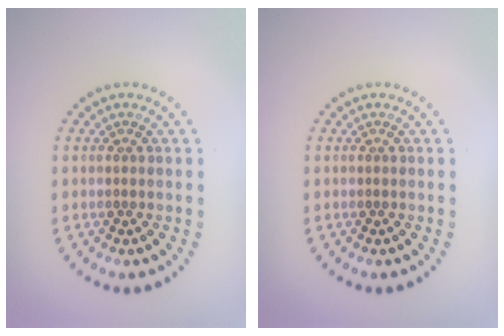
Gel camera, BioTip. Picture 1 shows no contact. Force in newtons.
{"total": 0.0}